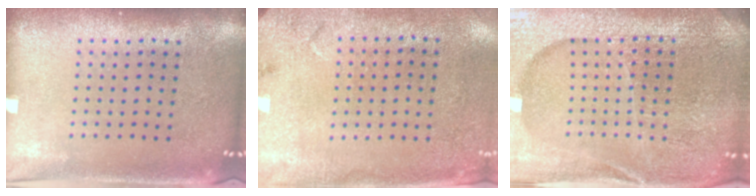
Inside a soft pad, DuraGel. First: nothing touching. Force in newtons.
{"total": 2.7, "press": 2.2, "slide": 1.6}
{"total": 5.5, "press": 5.0, "slide": 2.4}